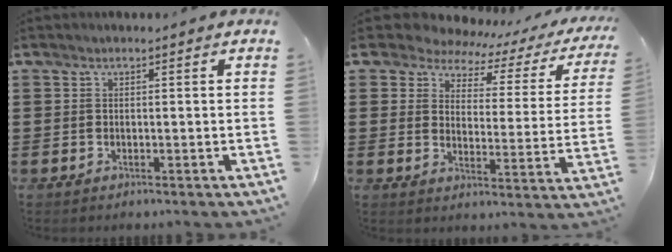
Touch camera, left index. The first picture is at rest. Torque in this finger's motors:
{"motor_torque": [2.14, 0.00, 0.00, -0.12]}